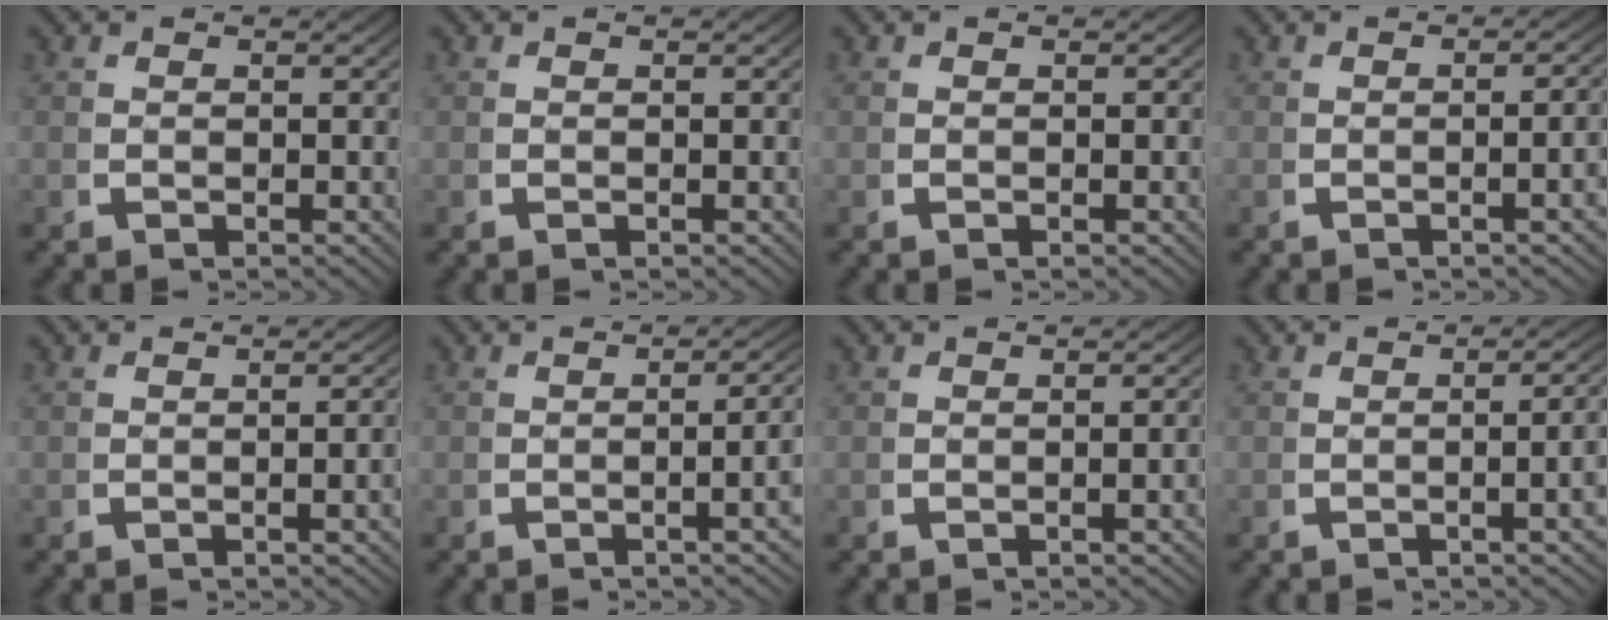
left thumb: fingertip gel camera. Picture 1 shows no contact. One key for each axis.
{"total": 0.0}
{"total": 0.0}
{"total": 3.3, "fx": -0.6, "fy": 0.8, "fz": 3.1, "tx": -0.040, "ty": 0.006, "tz": -0.014}
{"total": 2.2, "fx": -0.4, "fy": 0.5, "fz": 2.1, "tx": -0.027, "ty": 0.003, "tz": -0.009}
{"total": 5.0, "fx": -0.9, "fy": 1.4, "fz": 4.7, "tx": -0.064, "ty": 0.007, "tz": -0.019}
{"total": 1.9, "fx": -0.4, "fy": 0.4, "fz": 1.8, "tx": -0.023, "ty": 0.003, "tz": -0.009}
{"total": 4.5, "fx": -0.6, "fy": 1.2, "fz": 4.3, "tx": -0.056, "ty": 0.008, "tz": -0.016}